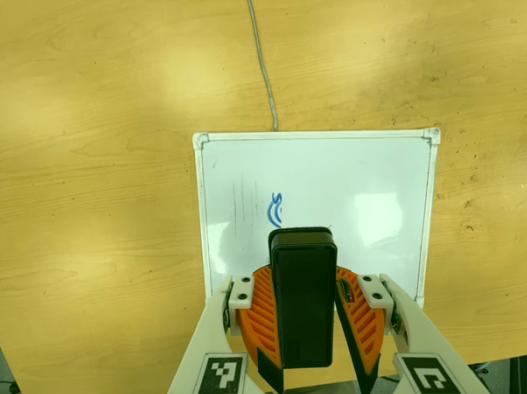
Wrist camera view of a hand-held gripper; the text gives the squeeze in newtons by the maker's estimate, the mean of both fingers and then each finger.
{"total": 7.9, "left": 8.1, "right": 7.7}